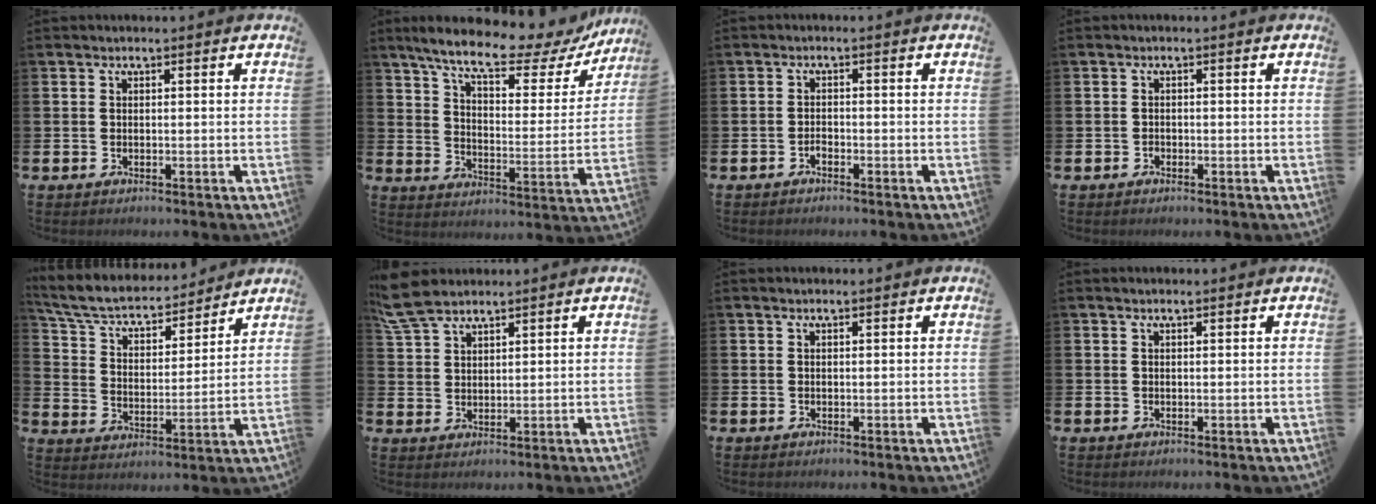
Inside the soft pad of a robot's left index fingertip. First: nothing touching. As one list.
[{"total": 10.6, "force": [9.0, 2.3, 5.2], "torque": [-0.127, -0.053, 0.149]}, {"total": 0.9, "force": [-0.8, 0.4, 0.2], "torque": [-0.007, -0.002, -0.015]}, {"total": 0.7, "force": [-0.5, 0.5, 0.0], "torque": [-0.010, 0.006, -0.009]}, {"total": 6.9, "force": [6.2, 2.3, 2.0], "torque": [-0.078, -0.045, 0.106]}, {"total": 6.4, "force": [5.7, 1.9, 2.2], "torque": [-0.061, -0.012, 0.107]}, {"total": 0.6, "force": [0.6, 0.0, 0.2], "torque": [-0.004, 0.001, 0.011]}, {"total": 0.9, "force": [0.9, 0.1, 0.3], "torque": [0.002, -0.002, 0.014]}]